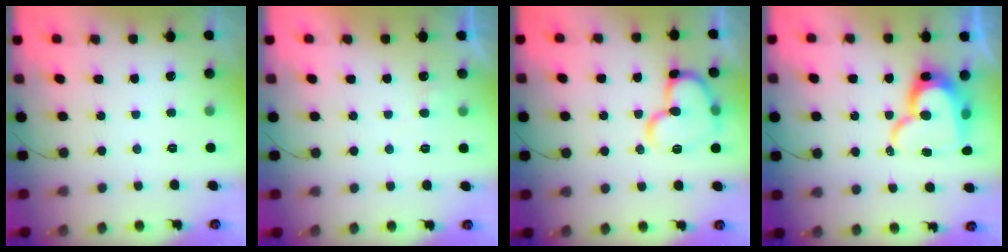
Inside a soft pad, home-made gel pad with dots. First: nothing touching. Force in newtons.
{"total": 3.9, "press": 3.9, "slide": 0.2}
{"total": 15.5, "press": 15.4, "slide": 1.6}
{"total": 17.2, "press": 17.2, "slide": 1.8}